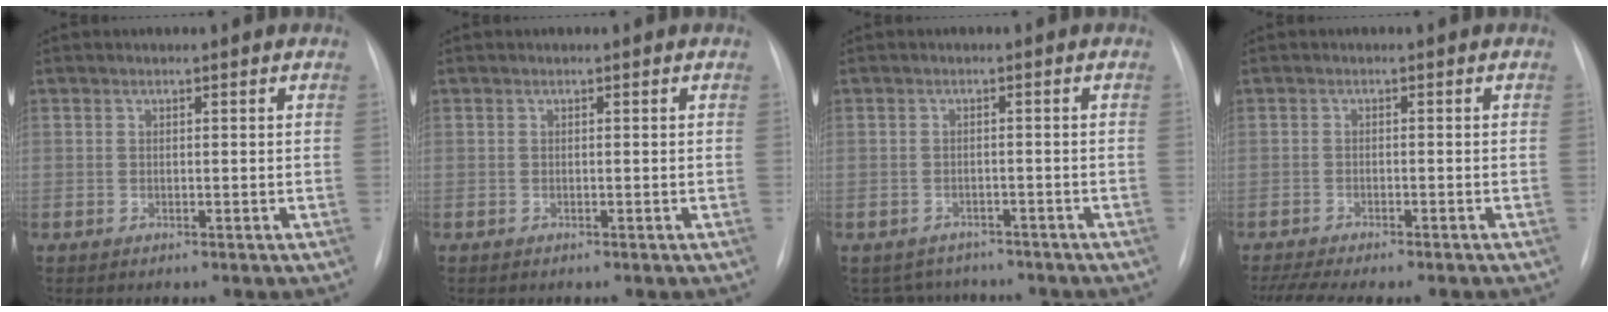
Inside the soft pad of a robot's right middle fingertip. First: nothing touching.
{"total": 0.0}
{"total": 5.0, "force": [-4.5, 2.1, -0.2], "torque": [0.006, 0.012, -0.057]}
{"total": 9.7, "force": [-8.2, 1.5, 5.0], "torque": [-0.070, 0.002, -0.118]}